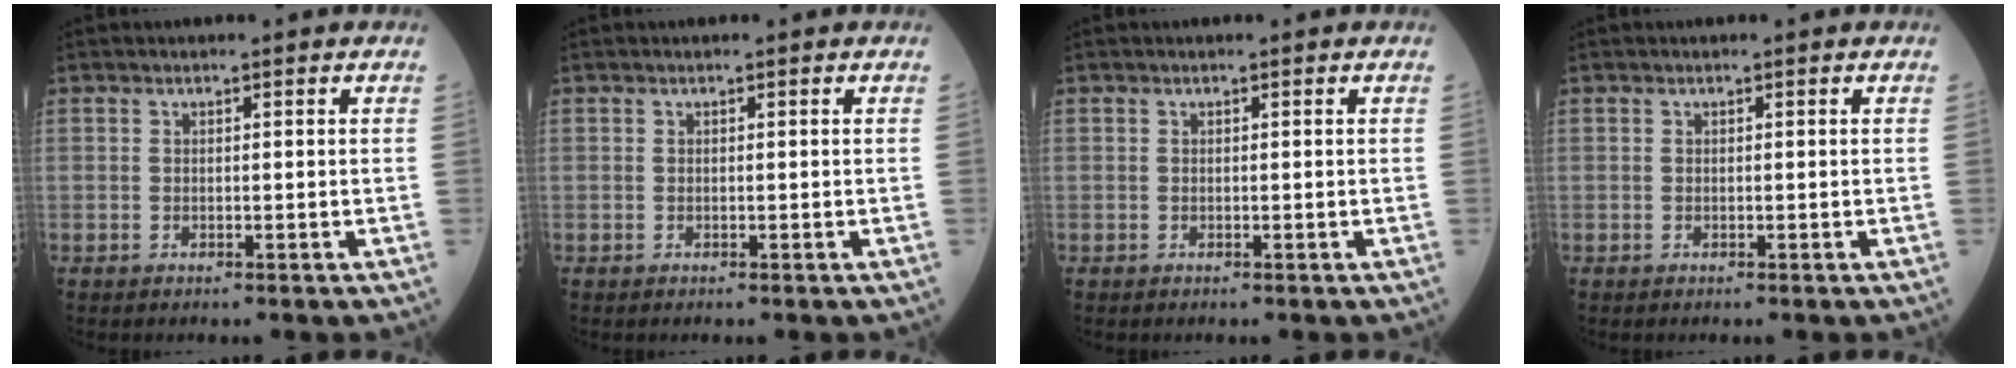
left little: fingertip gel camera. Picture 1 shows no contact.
{"total": 0.0}
{"total": 0.0}
{"total": 0.0}